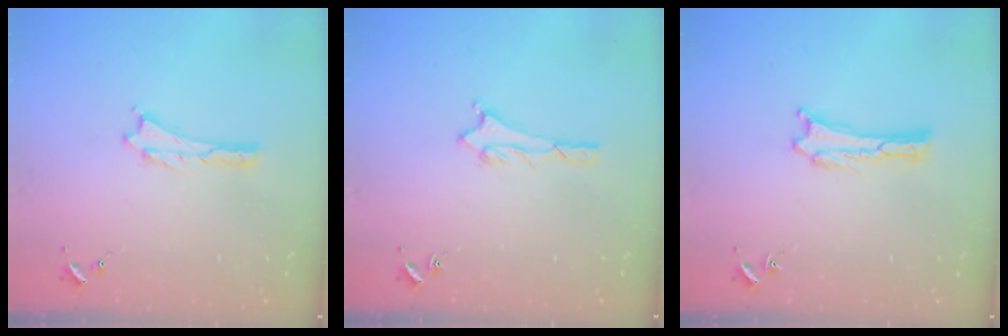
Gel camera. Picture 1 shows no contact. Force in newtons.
{"total": 1.5, "press": 1.5, "slide": 0.1}
{"total": 0.8, "press": 0.8, "slide": 0.0}